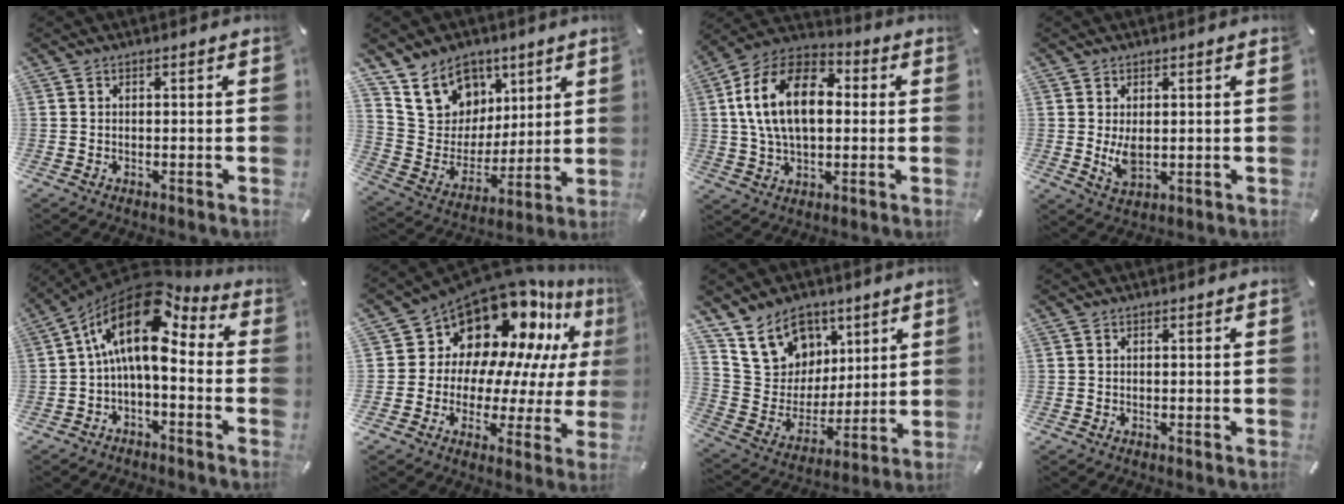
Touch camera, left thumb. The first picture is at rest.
{"total": 15.2, "force": [8.4, 12.3, 2.9], "torque": [-0.062, -0.057, 0.171]}
{"total": 17.3, "force": [2.4, 11.2, 13.0], "torque": [-0.271, 0.009, 0.037]}
{"total": 4.8, "force": [0.6, 2.9, 3.9], "torque": [-0.085, -0.005, 0.007]}
{"total": 16.2, "force": [3.9, 8.4, 13.4], "torque": [-0.253, -0.024, 0.061]}
{"total": 16.5, "force": [12.5, 9.8, 4.7], "torque": [-0.085, -0.125, 0.226]}
{"total": 15.7, "force": [8.7, 12.5, 3.7], "torque": [-0.074, -0.055, 0.176]}
{"total": 0.0}